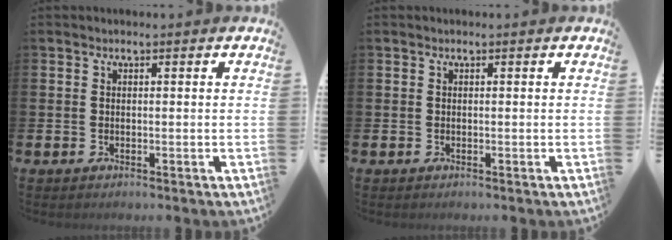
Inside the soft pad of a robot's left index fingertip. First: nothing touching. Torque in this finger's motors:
{"motor_torque": [0.00, 0.00, 0.00, 0.00]}